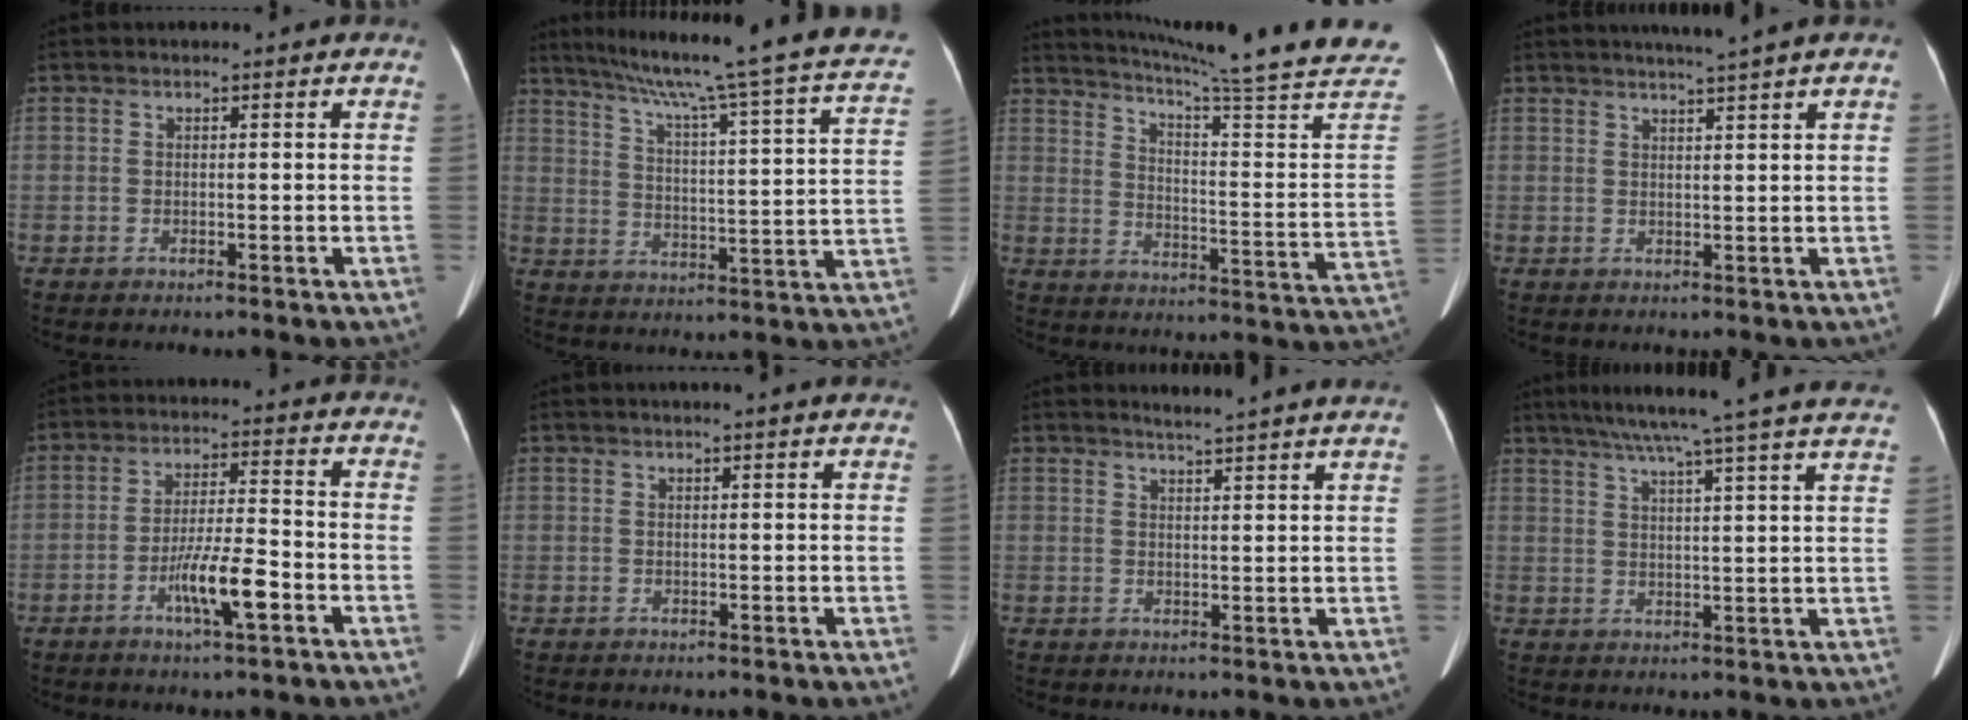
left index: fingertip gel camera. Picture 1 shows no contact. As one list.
[{"total": 26.5, "force": [20.7, 0.5, 16.4], "torque": [-0.251, -0.023, 0.265]}, {"total": 25.5, "force": [22.4, -2.4, 11.9], "torque": [-0.185, -0.103, 0.284]}, {"total": 4.8, "force": [3.8, -0.9, 2.8], "torque": [-0.041, 0.010, 0.053]}, {"total": 7.6, "force": [-3.5, 0.5, 6.7], "torque": [-0.130, -0.003, -0.062]}, {"total": 4.2, "force": [3.8, -0.2, 1.9], "torque": [-0.023, 0.020, 0.039]}, {"total": 8.1, "force": [7.5, -1.2, 2.8], "torque": [-0.041, -0.003, 0.082]}, {"total": 23.0, "force": [20.0, -1.2, 11.3], "torque": [-0.187, -0.013, 0.252]}]